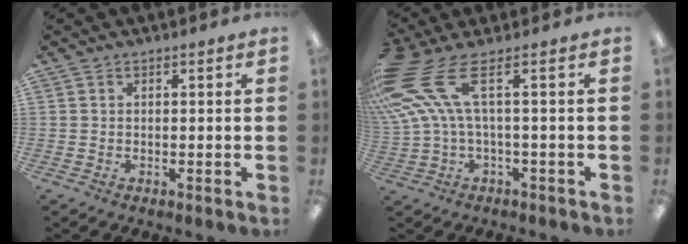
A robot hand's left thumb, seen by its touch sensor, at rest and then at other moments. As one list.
[{"total": 14.3, "force": [4.4, 5.9, 12.3], "torque": [-0.277, -0.026, 0.073]}]